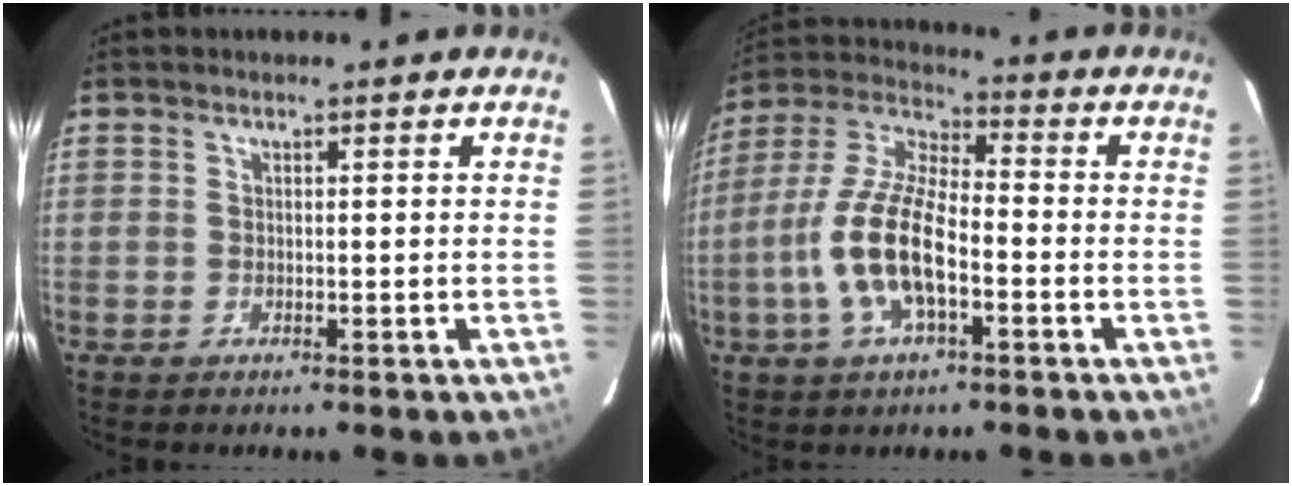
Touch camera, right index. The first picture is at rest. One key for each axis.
{"total": 14.3, "fx": -4.3, "fy": 5.2, "fz": 12.6, "tx": -0.266, "ty": -0.001, "tz": -0.085}